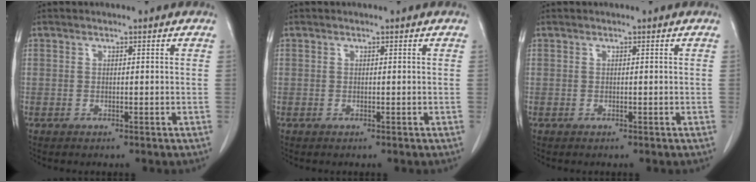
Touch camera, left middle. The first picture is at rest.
{"total": 0.0}
{"total": 0.0}